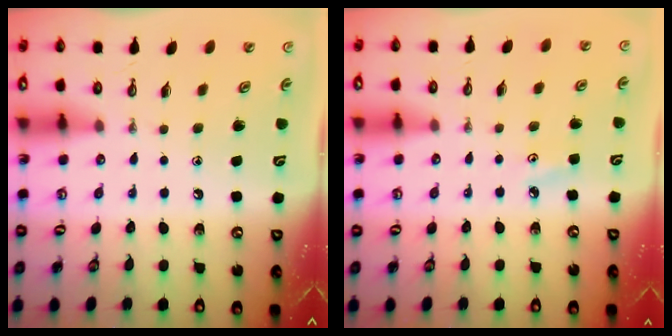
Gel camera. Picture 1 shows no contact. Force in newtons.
{"total": 3.4, "press": 3.3, "slide": 0.4}